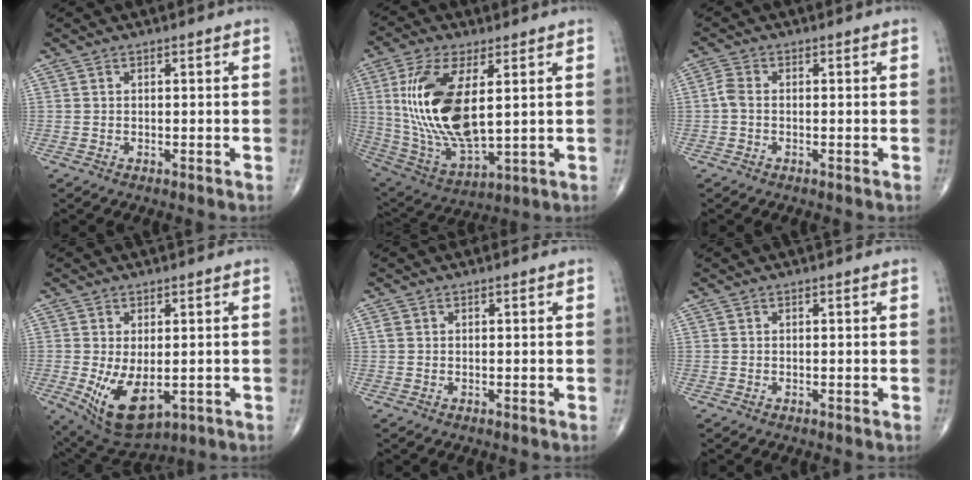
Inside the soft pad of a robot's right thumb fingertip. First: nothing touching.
{"total": 19.7, "force": [3.4, 8.8, 17.3], "torque": [-0.352, -0.023, 0.077]}
{"total": 2.2, "force": [-0.4, 1.3, 1.8], "torque": [-0.041, 0.003, -0.016]}
{"total": 10.5, "force": [-2.1, 5.5, 8.7], "torque": [-0.145, -0.017, -0.014]}
{"total": 0.8, "force": [0.2, 0.7, 0.4], "torque": [-0.008, 0.004, 0.002]}
{"total": 0.0}